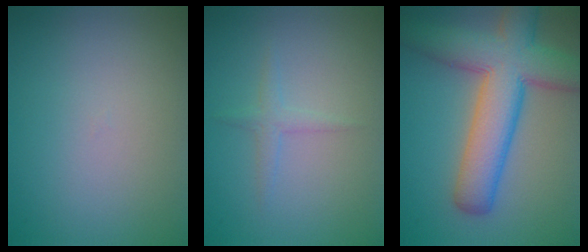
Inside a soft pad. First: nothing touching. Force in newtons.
{"total": 1.2, "press": 1.2, "slide": 0.0}
{"total": 9.6, "press": 9.6, "slide": 0.4}